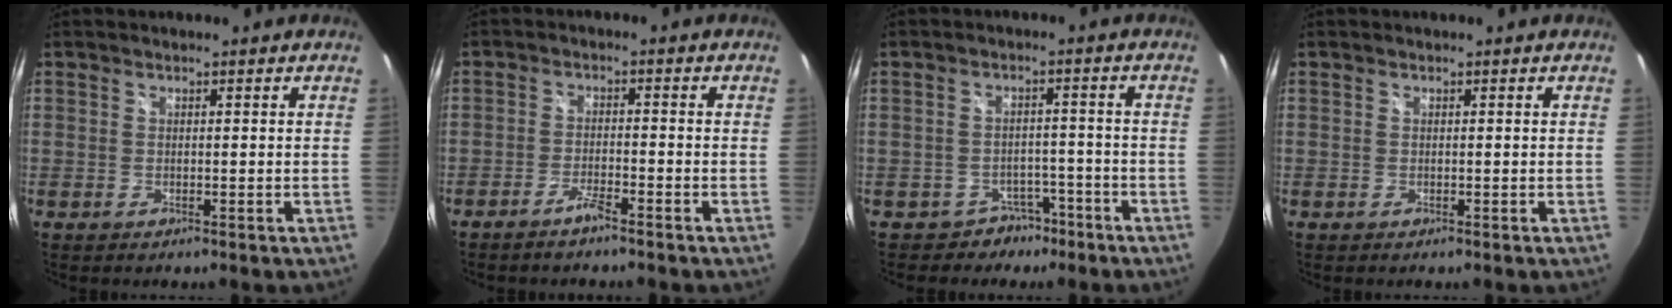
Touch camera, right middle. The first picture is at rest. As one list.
[{"total": 3.2, "force": [-2.7, 0.3, 1.7], "torque": [-0.053, 0.003, -0.052]}, {"total": 4.7, "force": [-3.3, 3.2, 0.0], "torque": [0.003, 0.032, -0.043]}, {"total": 0.0}]